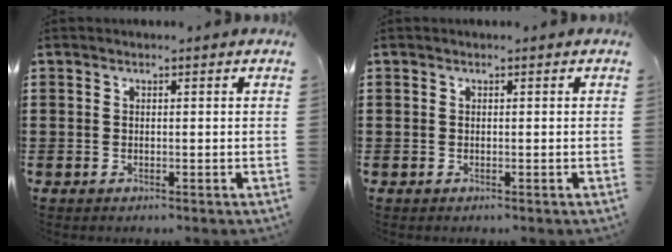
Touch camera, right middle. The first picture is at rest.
{"total": 0.0}